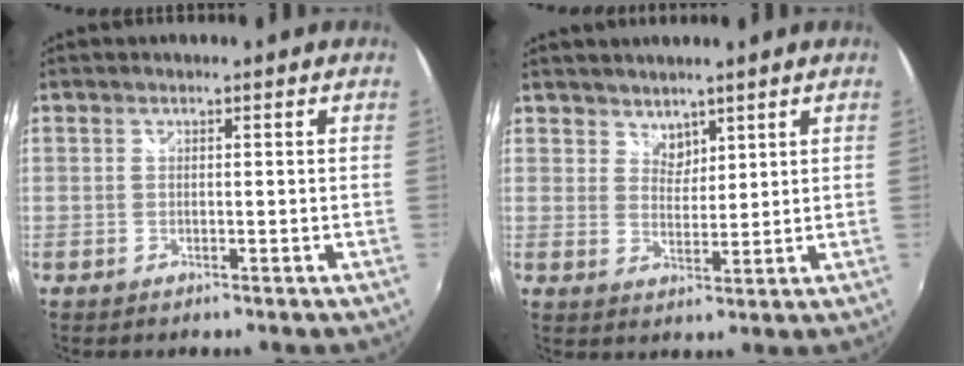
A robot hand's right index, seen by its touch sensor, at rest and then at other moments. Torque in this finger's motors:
{"motor_torque": [-0.23, 0.04, -0.05, 0.00]}